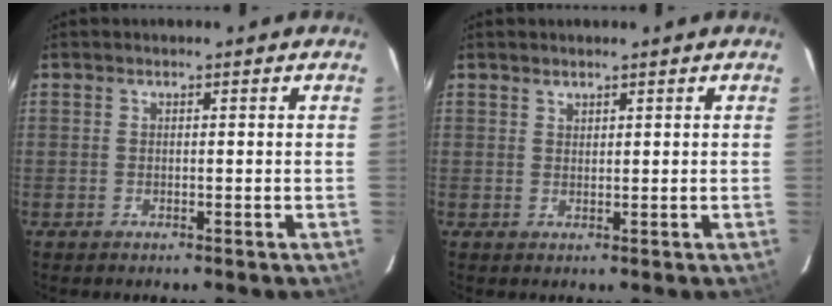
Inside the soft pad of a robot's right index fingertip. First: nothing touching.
{"total": 0.9, "force": [0.9, 0.4, 0.2], "torque": [-0.003, 0.002, 0.017]}